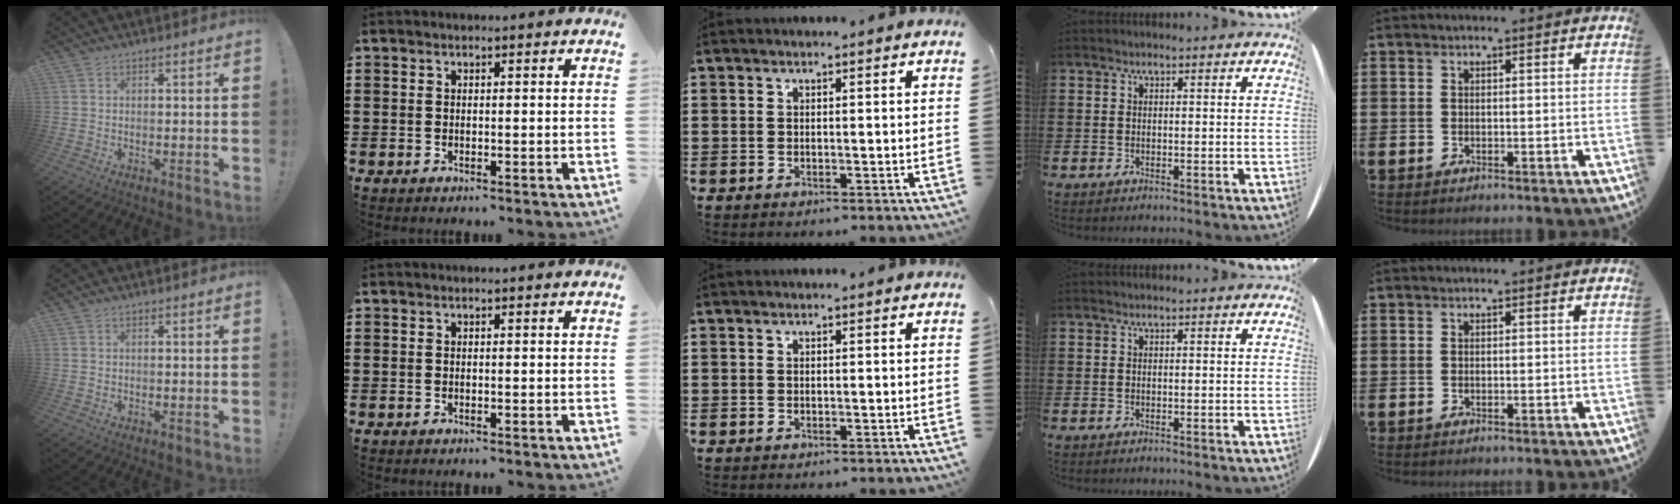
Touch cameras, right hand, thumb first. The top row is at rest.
{}